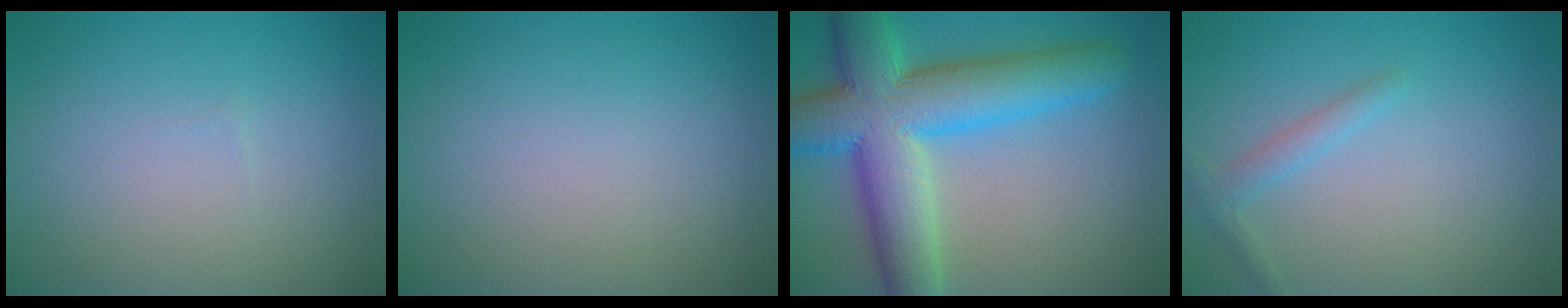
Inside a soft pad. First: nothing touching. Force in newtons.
{"total": 0.0}
{"total": 11.3, "press": 11.3, "slide": 0.5}
{"total": 1.6, "press": 1.6, "slide": 0.1}